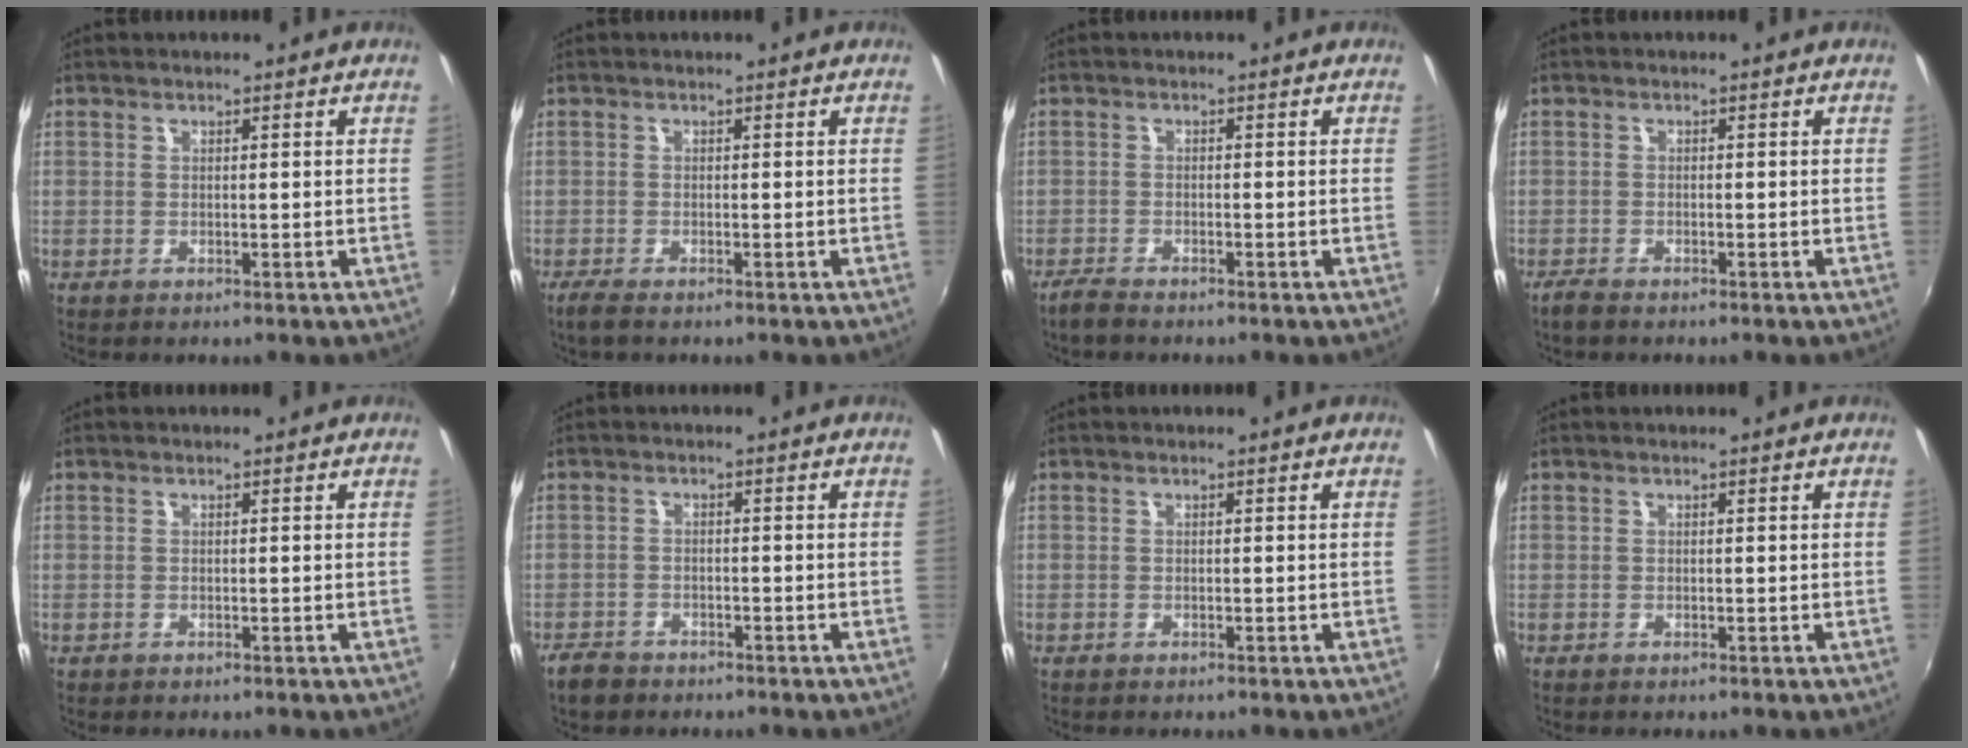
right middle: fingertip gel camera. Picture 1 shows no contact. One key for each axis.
{"total": 2.2, "fx": -1.7, "fy": 0.3, "fz": 1.4, "tx": -0.034, "ty": -0.007, "tz": -0.032}
{"total": 2.5, "fx": -2.3, "fy": 0.3, "fz": 1.0, "tx": -0.033, "ty": -0.006, "tz": -0.046}
{"total": 2.0, "fx": -1.7, "fy": 0.5, "fz": 0.9, "tx": -0.026, "ty": -0.004, "tz": -0.034}
{"total": 0.0}
{"total": 4.1, "fx": -3.3, "fy": 2.2, "fz": 1.2, "tx": -0.041, "ty": -0.001, "tz": -0.059}
{"total": 0.0}
{"total": 0.0}